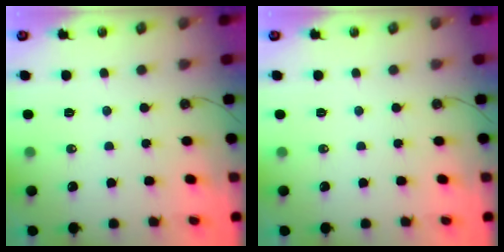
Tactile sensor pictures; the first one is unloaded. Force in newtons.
{"total": 0.0}